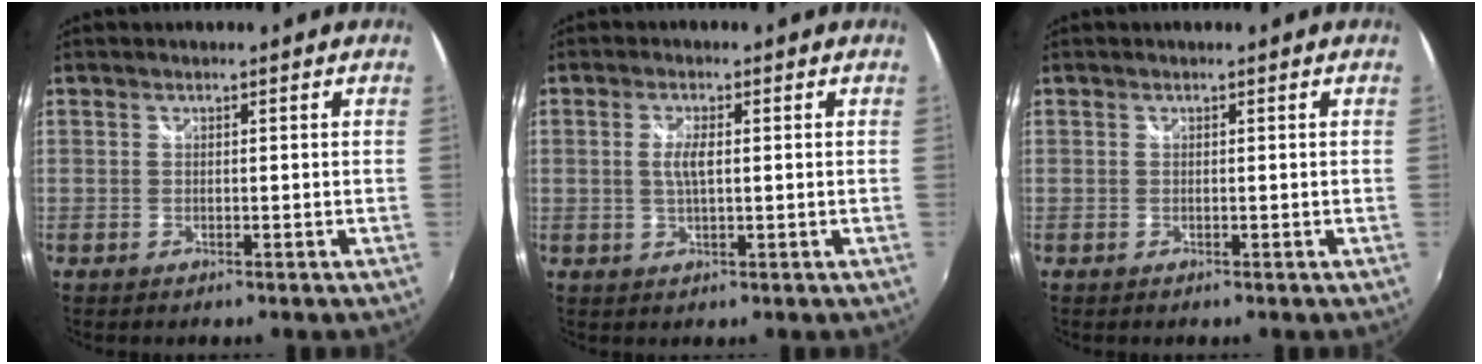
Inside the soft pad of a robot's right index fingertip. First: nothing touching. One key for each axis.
{"total": 3.2, "fx": 0.2, "fy": 0.9, "fz": 3.1, "tx": -0.059, "ty": -0.002, "tz": 0.003}
{"total": 0.0}